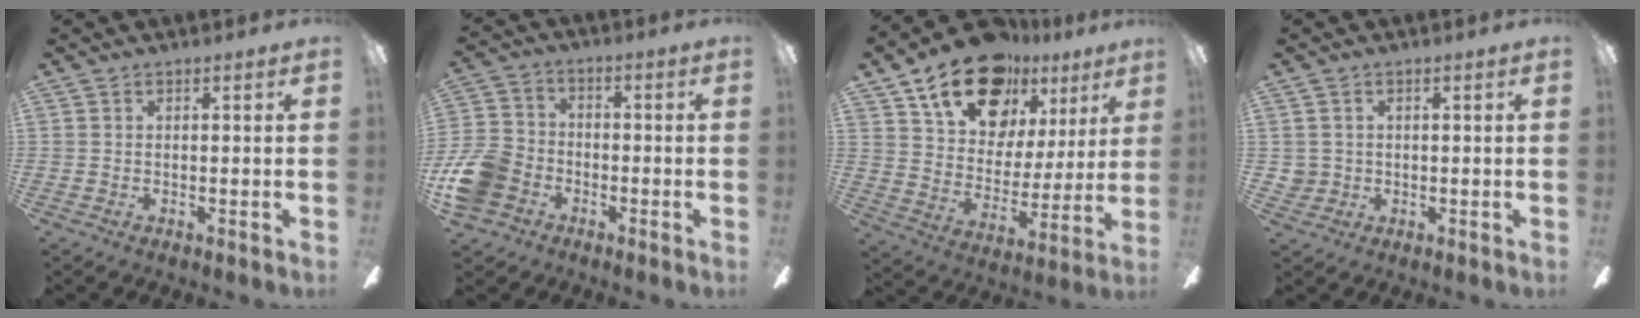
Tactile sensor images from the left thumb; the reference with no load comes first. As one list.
[{"total": 11.4, "force": [-5.2, 8.7, 5.1], "torque": [-0.121, 0.048, -0.095]}, {"total": 20.4, "force": [13.4, 11.9, 9.6], "torque": [-0.168, -0.069, 0.241]}, {"total": 2.7, "force": [0.0, 2.7, 0.1], "torque": [-0.006, 0.007, -0.001]}]